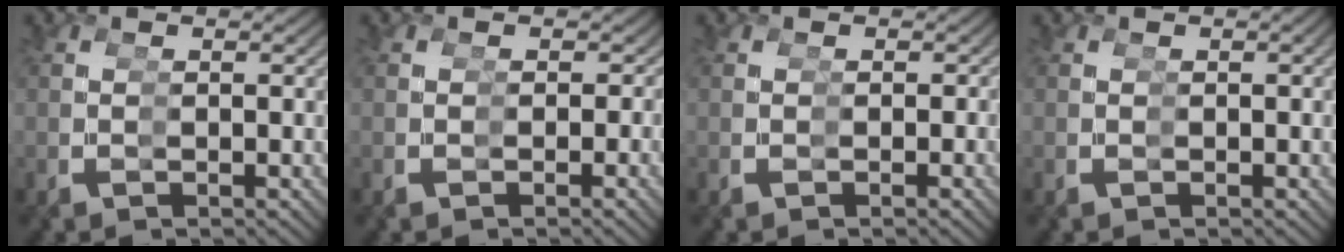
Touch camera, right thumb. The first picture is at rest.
{"total": 1.8, "force": [-0.2, 1.7, 0.4], "torque": [0.009, -0.014, 0.000]}
{"total": 1.1, "force": [-0.2, 1.1, 0.2], "torque": [0.008, -0.007, -0.002]}
{"total": 0.6, "force": [0.0, 0.0, 0.6], "torque": [-0.010, 0.000, 0.003]}